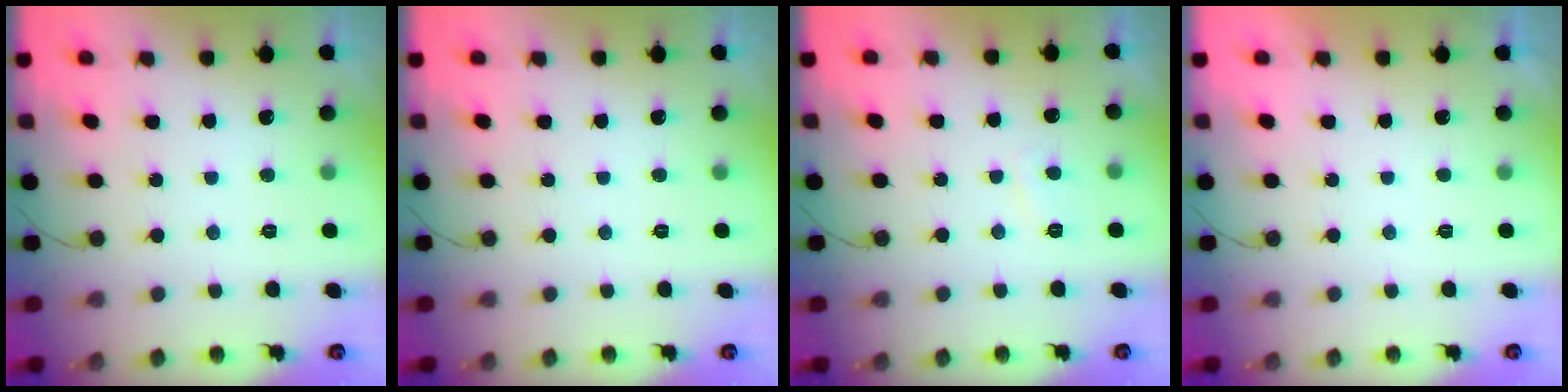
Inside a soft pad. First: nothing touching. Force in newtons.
{"total": 0.0}
{"total": 2.0, "press": 1.9, "slide": 0.6}
{"total": 2.2, "press": 2.1, "slide": 0.4}